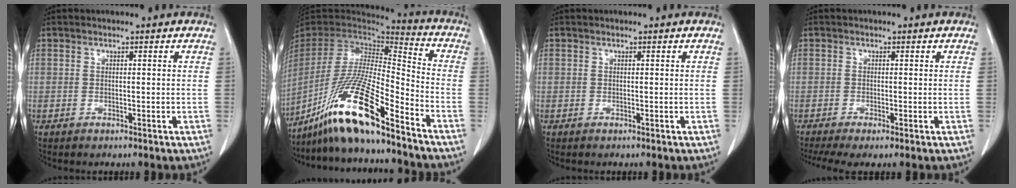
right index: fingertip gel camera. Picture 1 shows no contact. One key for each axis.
{"total": 18.0, "fx": -12.6, "fy": 1.1, "fz": 12.8, "tx": -0.265, "ty": -0.026, "tz": -0.237}
{"total": 0.0}
{"total": 5.0, "fx": -3.2, "fy": 1.1, "fz": 3.6, "tx": -0.065, "ty": -0.011, "tz": -0.056}